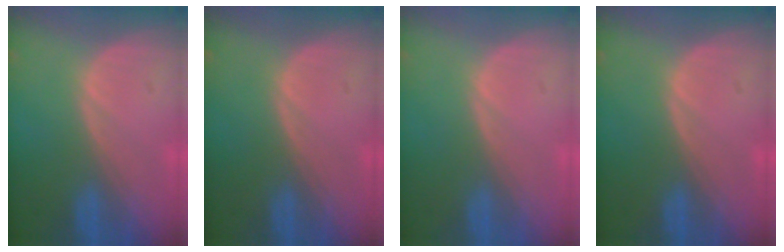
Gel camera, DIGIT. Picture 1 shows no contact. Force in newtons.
{"total": 0.0}
{"total": 0.0}
{"total": 0.0}